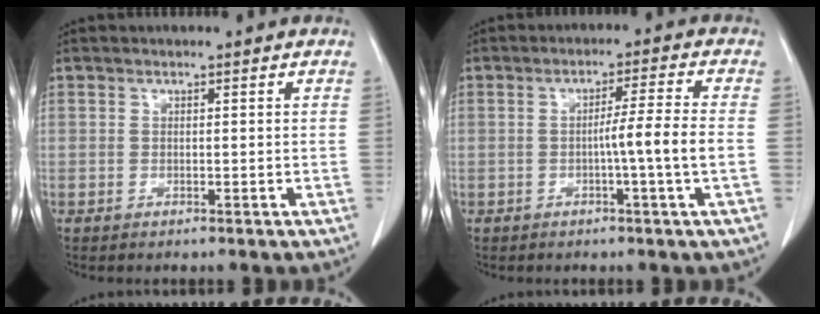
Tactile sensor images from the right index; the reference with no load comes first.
{"total": 5.8, "force": [-1.3, -1.4, 5.5], "torque": [-0.084, 0.001, -0.022]}